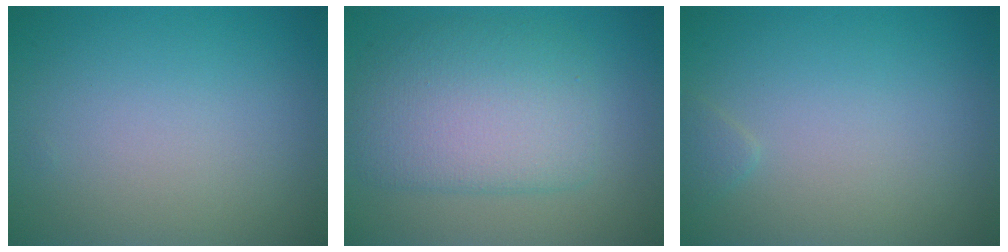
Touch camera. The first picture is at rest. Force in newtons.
{"total": 6.0, "press": 6.0, "slide": 0.2}
{"total": 0.7, "press": 0.7, "slide": 0.0}